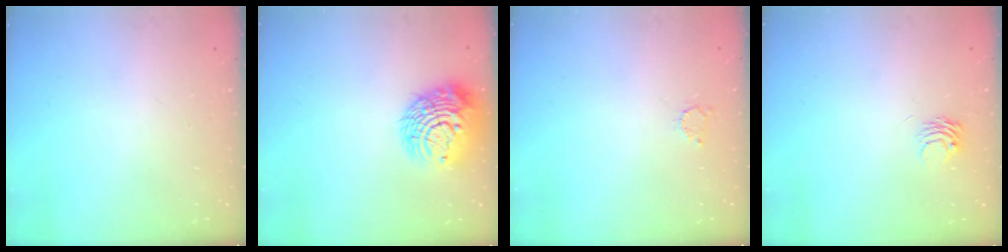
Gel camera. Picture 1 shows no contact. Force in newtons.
{"total": 13.6, "press": 13.5, "slide": 1.7}
{"total": 2.4, "press": 2.4, "slide": 0.4}
{"total": 3.2, "press": 3.2, "slide": 0.1}